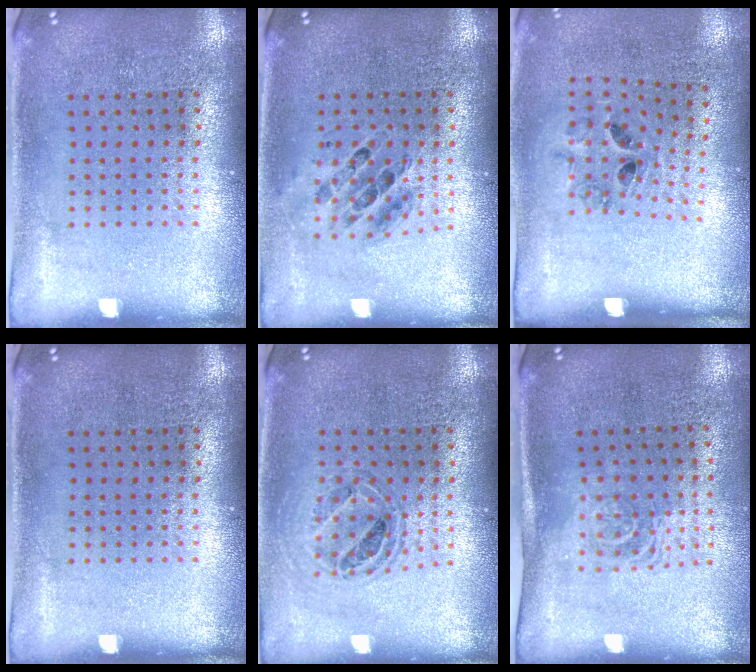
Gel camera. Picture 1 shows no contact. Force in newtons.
{"total": 0.6, "press": 0.6, "slide": 0.1}
{"total": 1.4, "press": 0.8, "slide": 1.1}
{"total": 0.0}
{"total": 0.8, "press": 0.8, "slide": 0.2}
{"total": 1.7, "press": 1.3, "slide": 1.1}